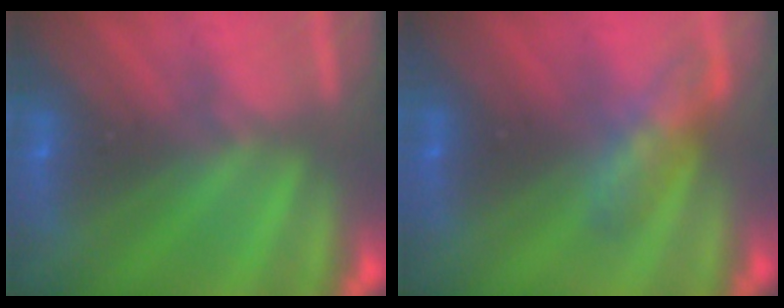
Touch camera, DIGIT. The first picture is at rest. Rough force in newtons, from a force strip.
{"total": 2.8}